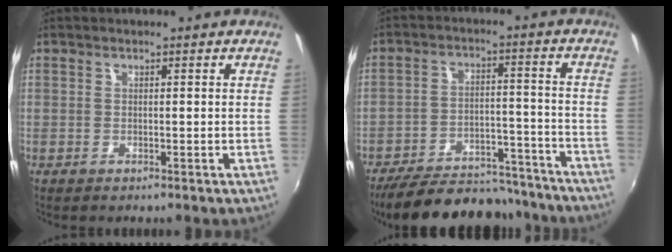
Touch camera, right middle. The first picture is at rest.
{"total": 21.4, "force": [-18.8, 7.3, 7.4], "torque": [-0.150, 0.027, -0.247]}